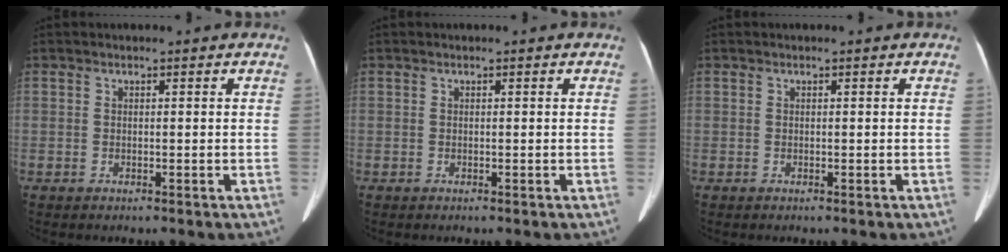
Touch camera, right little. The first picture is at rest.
{"total": 0.0}
{"total": 0.0}